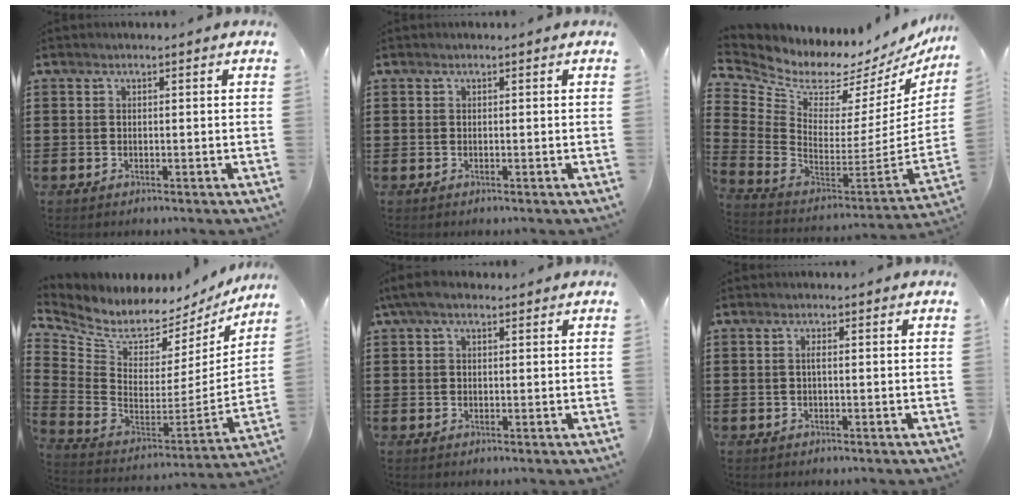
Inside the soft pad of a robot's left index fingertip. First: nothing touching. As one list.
[{"total": 0.0}, {"total": 4.5, "force": [3.7, 2.1, 1.2], "torque": [-0.057, -0.054, 0.060]}, {"total": 5.3, "force": [4.8, 1.9, 1.2], "torque": [-0.061, -0.056, 0.080]}, {"total": 3.2, "force": [1.7, 1.6, 2.2], "torque": [-0.049, 0.010, 0.030]}, {"total": 0.9, "force": [0.0, 0.1, 0.9], "torque": [-0.018, 0.001, 0.000]}]